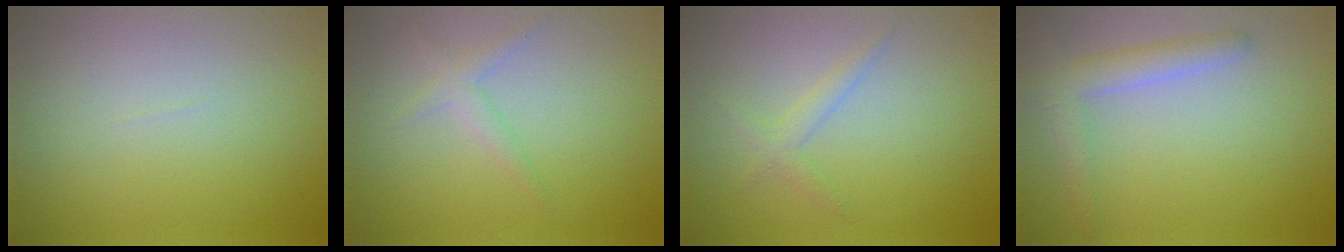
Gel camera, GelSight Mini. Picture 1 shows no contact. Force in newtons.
{"total": 1.4, "press": 1.4, "slide": 0.1}
{"total": 1.4, "press": 1.4, "slide": 0.0}
{"total": 3.0, "press": 3.0, "slide": 0.1}